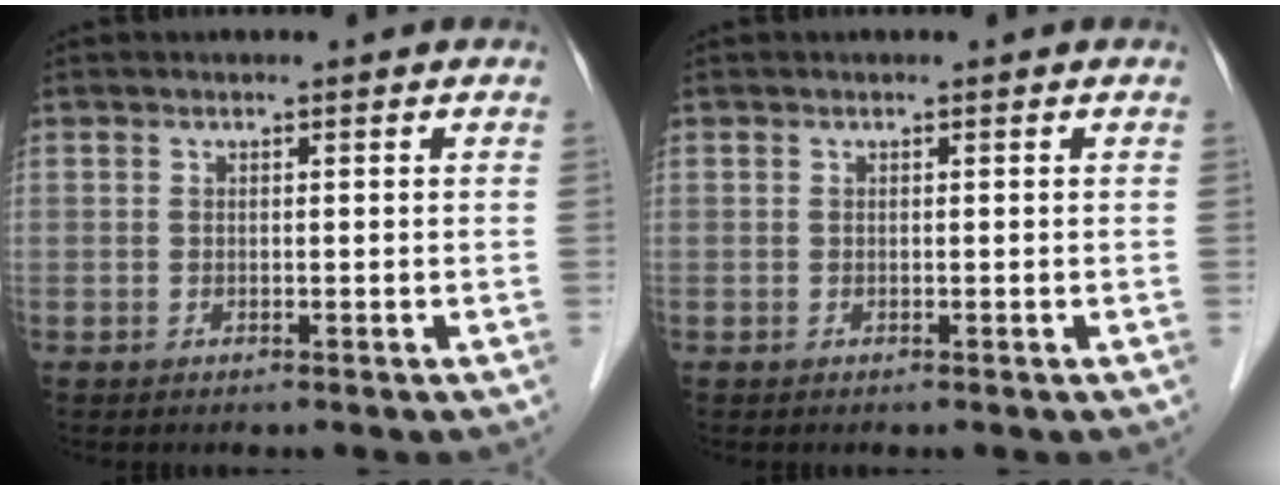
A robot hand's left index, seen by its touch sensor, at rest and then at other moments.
{"total": 0.0}